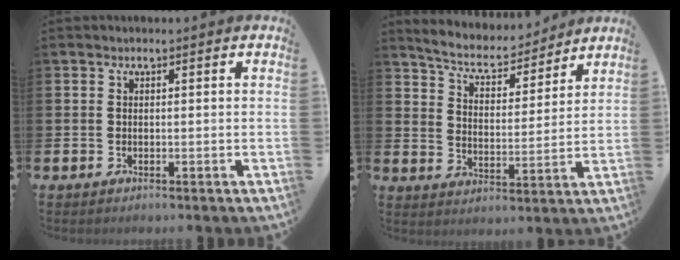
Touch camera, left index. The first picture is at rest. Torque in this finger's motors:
{"motor_torque": [0.96, -1.18, 0.40, 0.02]}